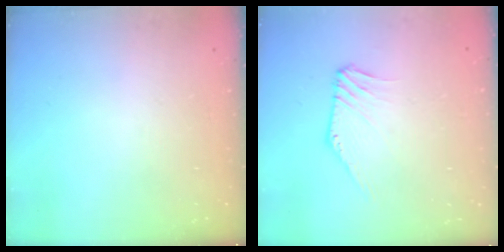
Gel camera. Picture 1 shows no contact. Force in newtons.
{"total": 1.7, "press": 1.7, "slide": 0.2}